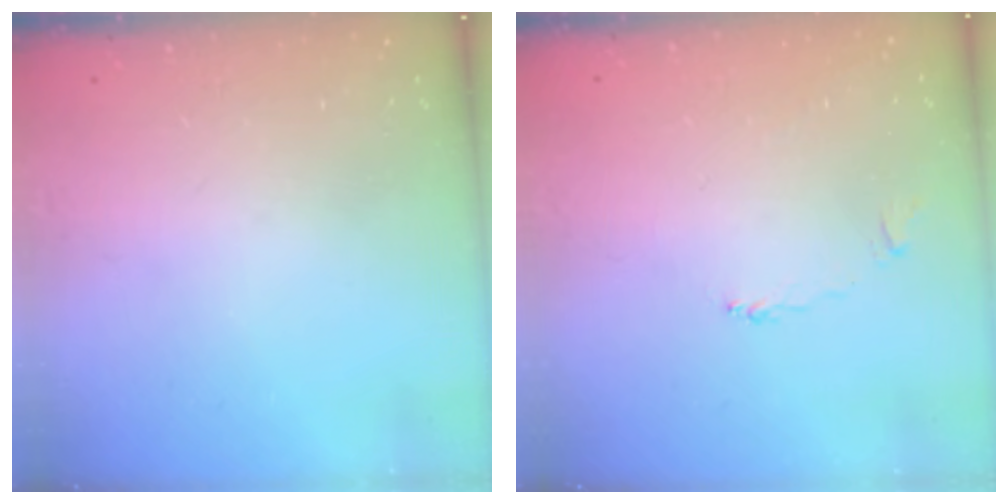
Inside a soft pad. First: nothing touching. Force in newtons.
{"total": 1.9, "press": 1.9, "slide": 0.4}